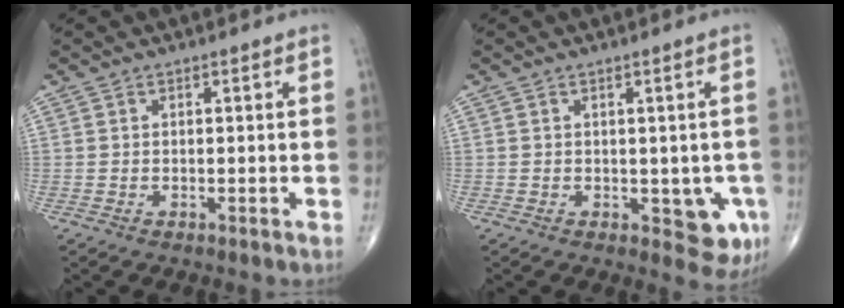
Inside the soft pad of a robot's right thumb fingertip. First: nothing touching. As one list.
[{"total": 5.4, "force": [-1.2, 3.0, 4.3], "torque": [-0.018, -0.004, -0.008]}]